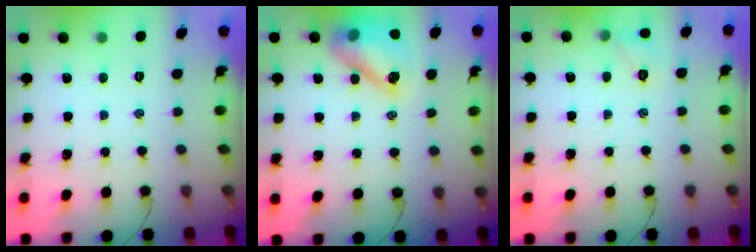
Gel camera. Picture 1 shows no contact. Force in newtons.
{"total": 13.5, "press": 12.9, "slide": 3.7}
{"total": 5.4, "press": 5.2, "slide": 1.4}